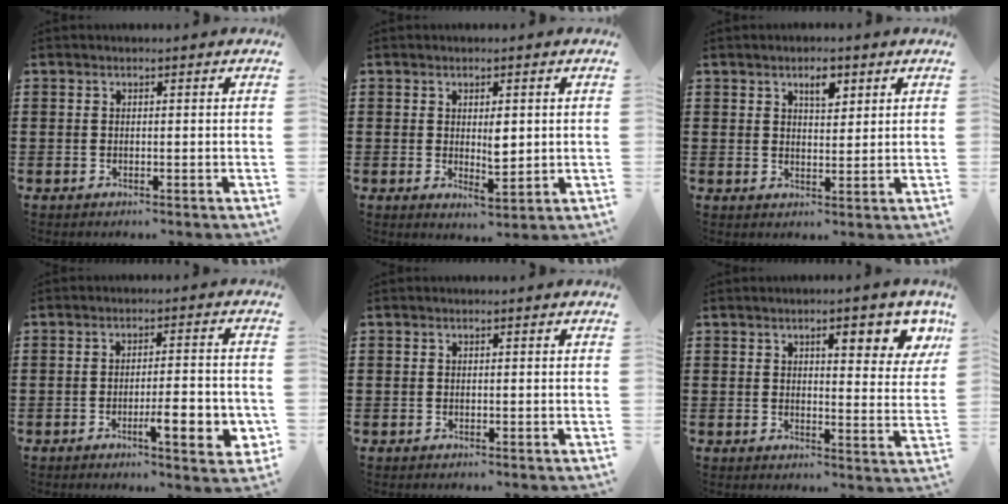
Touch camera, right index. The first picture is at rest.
{"total": 3.6, "force": [0.6, 1.5, 3.2], "torque": [-0.039, -0.008, 0.005]}
{"total": 3.5, "force": [2.1, 1.4, 2.4], "torque": [-0.037, 0.000, 0.033]}
{"total": 7.1, "force": [-2.5, 1.3, 6.5], "torque": [-0.091, -0.007, -0.039]}
{"total": 0.0}
{"total": 6.1, "force": [3.0, 1.9, 5.0], "torque": [-0.073, -0.002, 0.042]}